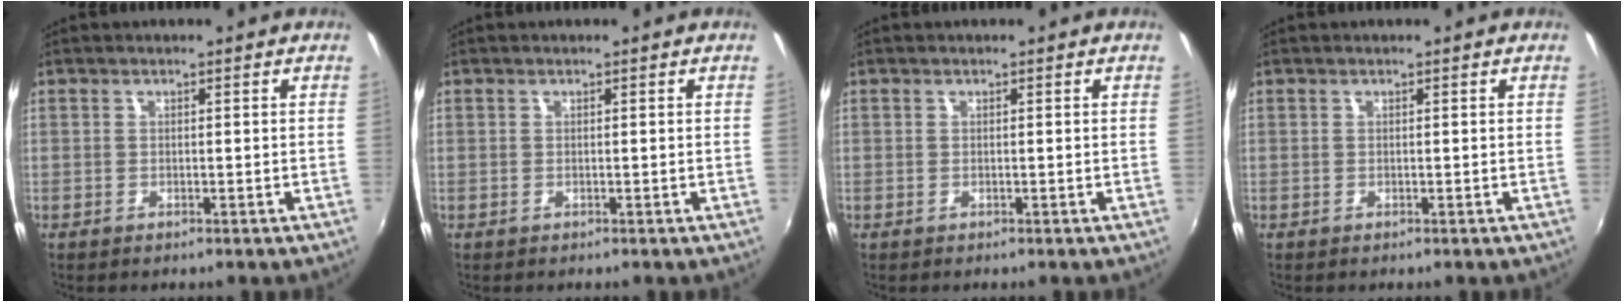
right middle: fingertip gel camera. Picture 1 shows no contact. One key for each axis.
{"total": 0.0}
{"total": 0.0}
{"total": 0.0}